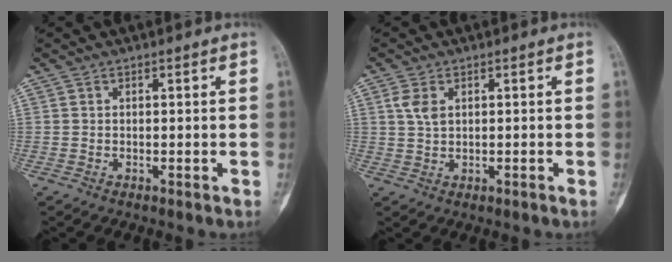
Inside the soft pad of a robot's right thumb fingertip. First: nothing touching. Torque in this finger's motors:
{"motor_torque": [0.30, 0.29, 0.16, -0.13, -0.01]}